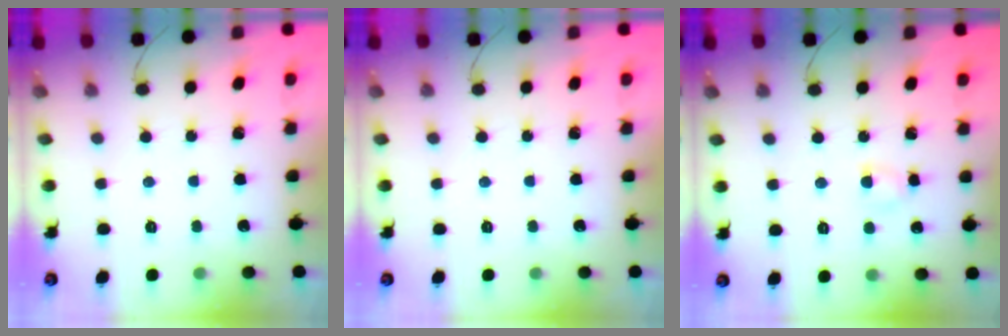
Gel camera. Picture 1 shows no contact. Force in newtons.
{"total": 0.0}
{"total": 3.4, "press": 3.2, "slide": 1.2}